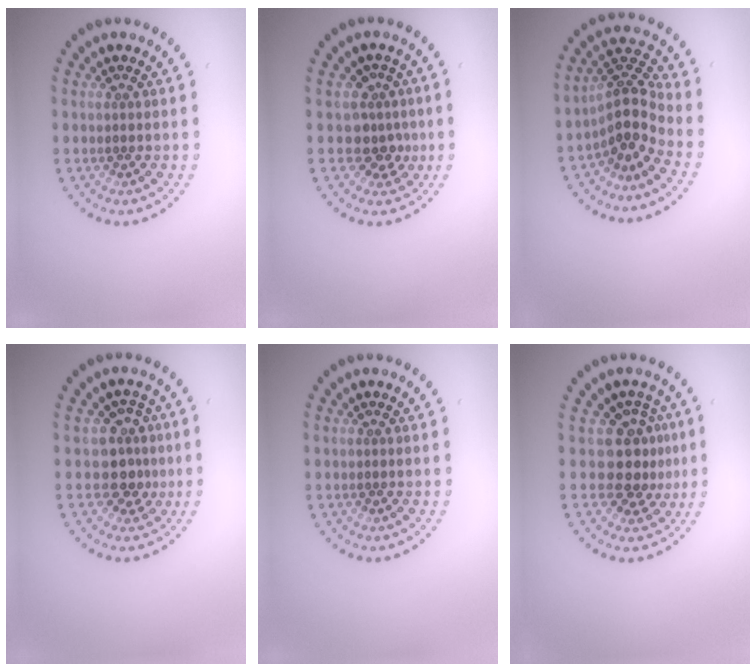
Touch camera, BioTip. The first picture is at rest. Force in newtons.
{"total": 2.7, "press": 2.0, "slide": 1.8}
{"total": 3.8, "press": 2.7, "slide": 2.7}
{"total": 2.7, "press": 2.3, "slide": 1.5}
{"total": 0.0}
{"total": 3.3, "press": 2.5, "slide": 2.1}